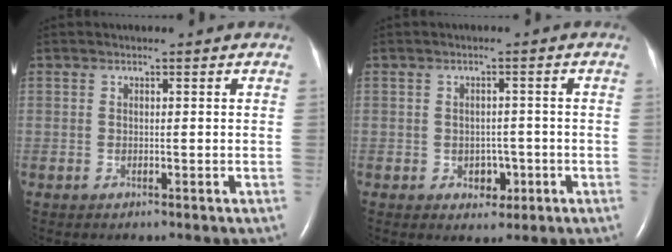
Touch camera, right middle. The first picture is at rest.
{"total": 3.0, "force": [-1.1, 2.3, 1.7], "torque": [-0.018, 0.004, -0.006]}